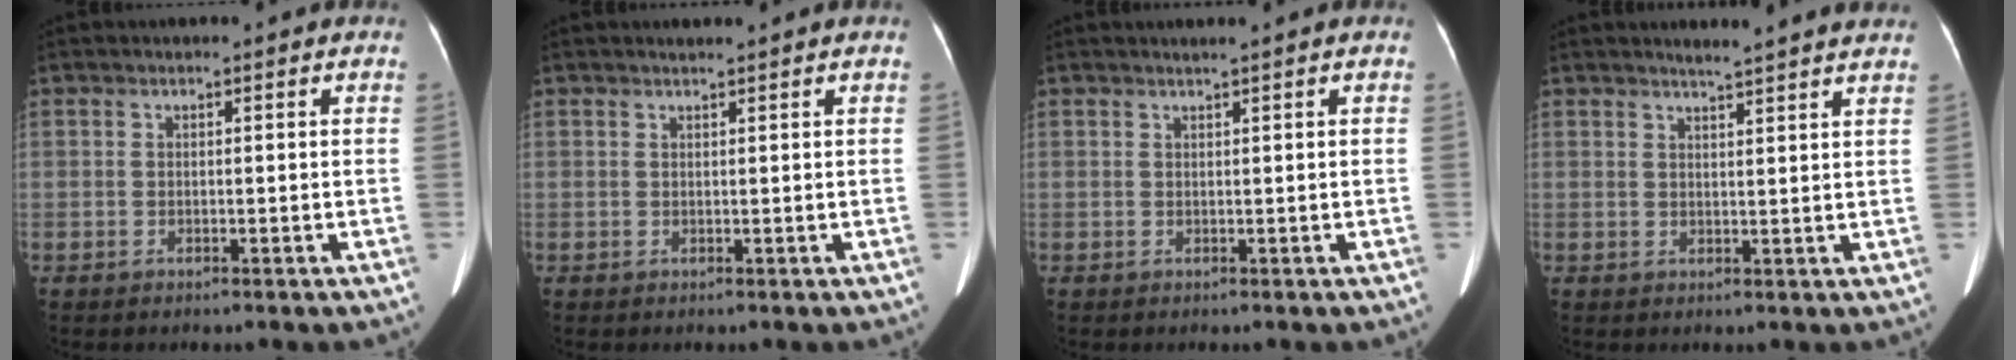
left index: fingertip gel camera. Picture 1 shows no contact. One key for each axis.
{"total": 0.6, "fx": 0.6, "fy": -0.2, "fz": 0.1, "tx": -0.009, "ty": 0.000, "tz": 0.015}
{"total": 0.6, "fx": 0.5, "fy": -0.2, "fz": 0.3, "tx": -0.010, "ty": -0.001, "tz": 0.015}
{"total": 6.9, "fx": 6.3, "fy": -0.3, "fz": 2.8, "tx": -0.042, "ty": 0.009, "tz": 0.068}